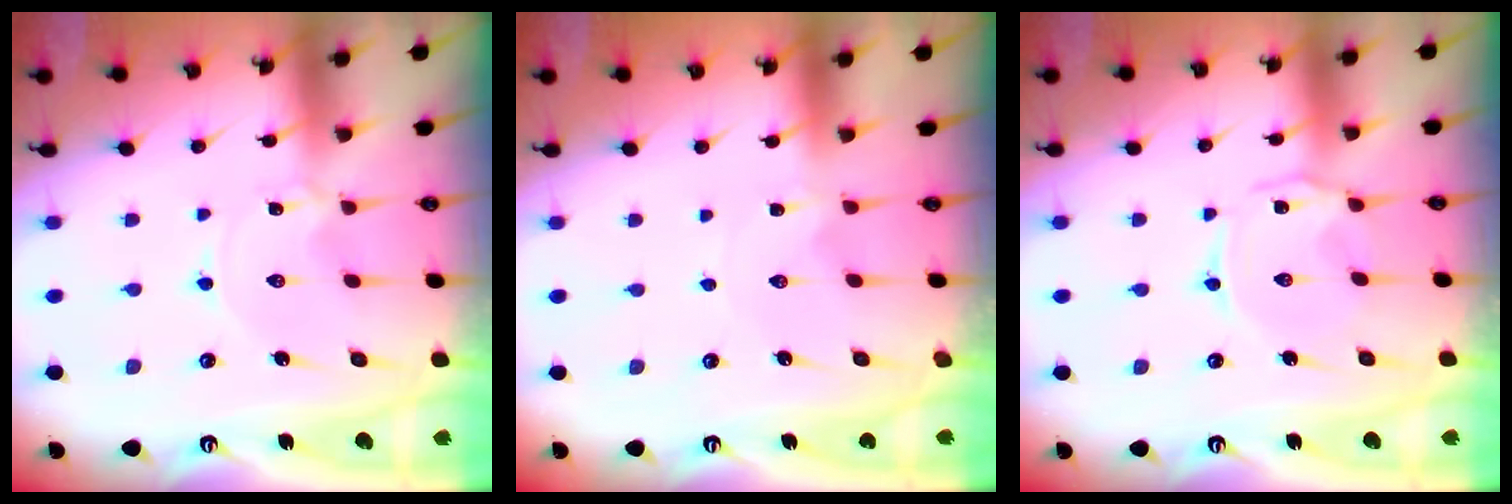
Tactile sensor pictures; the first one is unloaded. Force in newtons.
{"total": 0.7, "press": 0.7, "slide": 0.1}
{"total": 1.6, "press": 1.5, "slide": 0.4}